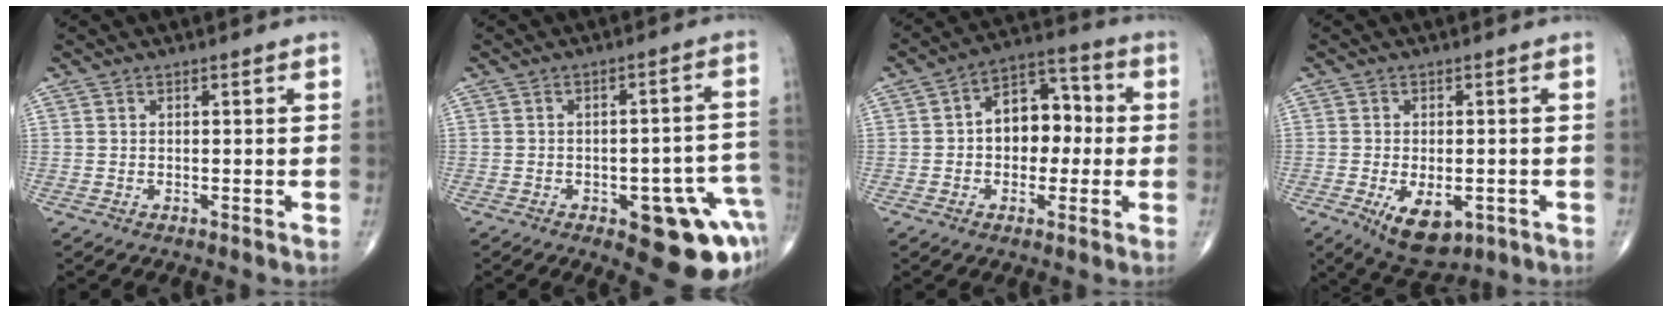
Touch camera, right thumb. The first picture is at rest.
{"total": 15.4, "force": [-6.2, 6.2, 12.7], "torque": [-0.090, 0.042, -0.059]}
{"total": 11.2, "force": [0.1, 7.8, 8.1], "torque": [-0.082, 0.036, -0.007]}
{"total": 8.6, "force": [-3.4, 4.5, 6.5], "torque": [-0.095, -0.004, -0.043]}